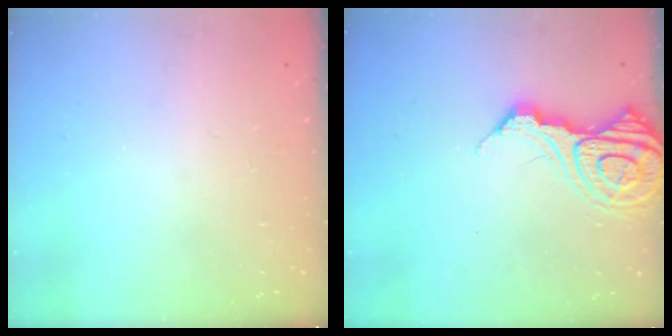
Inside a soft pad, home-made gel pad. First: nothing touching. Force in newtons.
{"total": 15.3, "press": 15.2, "slide": 1.6}